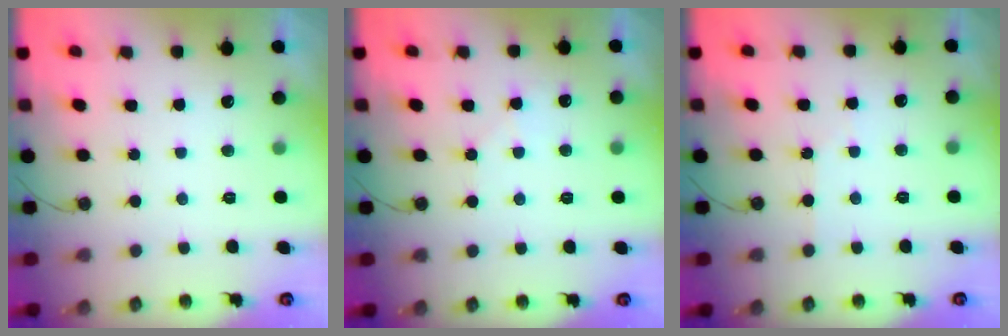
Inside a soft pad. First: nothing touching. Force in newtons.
{"total": 4.2, "press": 4.1, "slide": 0.8}
{"total": 2.4, "press": 2.4, "slide": 0.4}